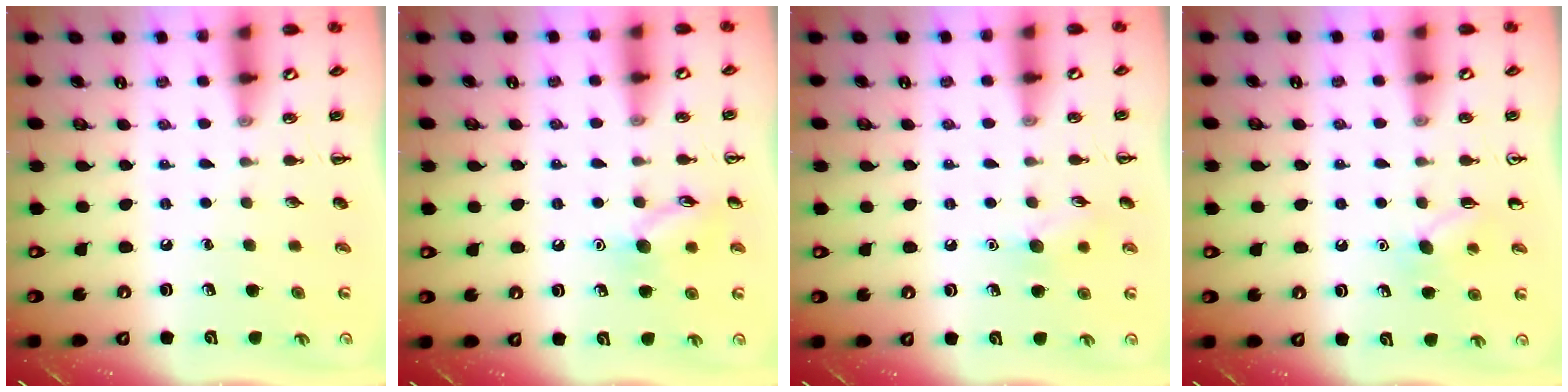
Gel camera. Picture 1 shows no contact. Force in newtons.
{"total": 9.6, "press": 9.6, "slide": 0.6}
{"total": 7.1, "press": 7.0, "slide": 1.4}
{"total": 6.4, "press": 6.1, "slide": 1.9}